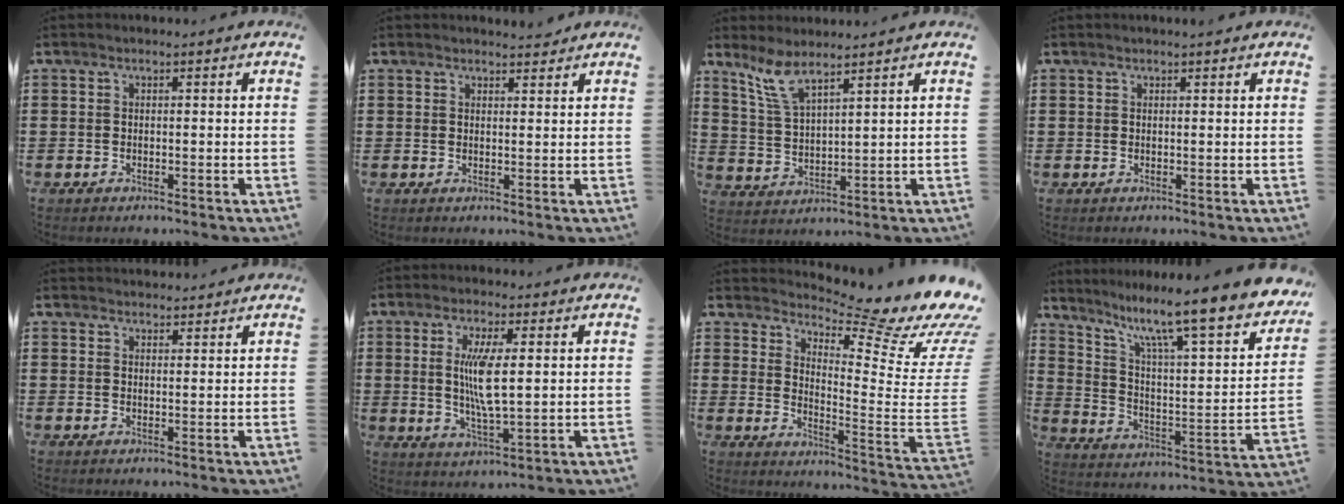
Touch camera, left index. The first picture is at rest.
{"total": 2.2, "force": [2.1, 0.6, 0.2], "torque": [-0.009, 0.001, 0.041]}
{"total": 6.3, "force": [5.0, 1.0, 3.7], "torque": [-0.087, -0.009, 0.091]}
{"total": 0.9, "force": [0.8, 0.3, 0.2], "torque": [-0.005, 0.002, 0.016]}
{"total": 2.0, "force": [2.0, 0.3, -0.1], "torque": [-0.003, -0.001, 0.039]}
{"total": 7.1, "force": [1.4, 1.7, 6.7], "torque": [-0.139, -0.001, 0.020]}
{"total": 9.6, "force": [7.7, 1.3, 5.6], "torque": [-0.092, -0.078, 0.122]}
{"total": 12.2, "force": [9.3, 1.6, 7.8], "torque": [-0.154, -0.076, 0.145]}